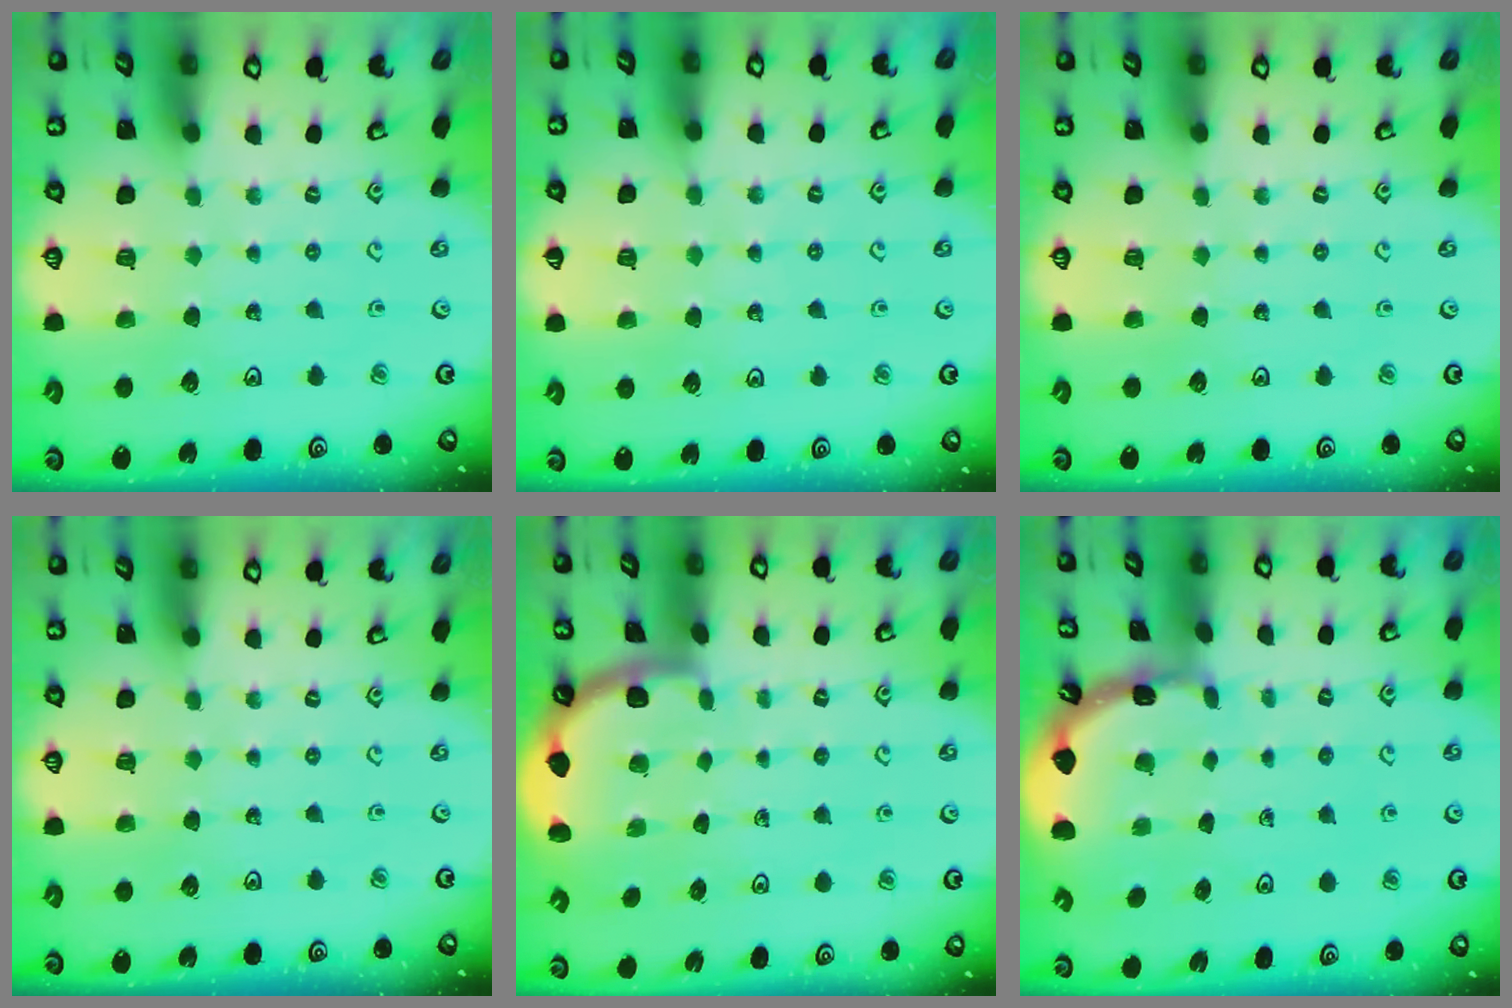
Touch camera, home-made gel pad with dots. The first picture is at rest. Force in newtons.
{"total": 3.0, "press": 2.9, "slide": 0.6}
{"total": 0.0}
{"total": 0.0}
{"total": 1.7, "press": 1.7, "slide": 0.0}
{"total": 1.7, "press": 1.7, "slide": 0.1}